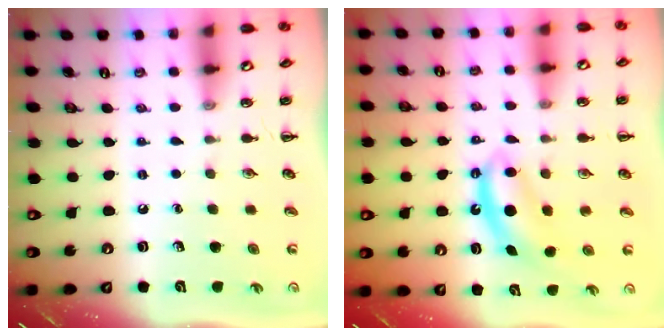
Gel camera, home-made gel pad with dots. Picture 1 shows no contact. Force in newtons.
{"total": 6.1, "press": 6.1, "slide": 0.7}